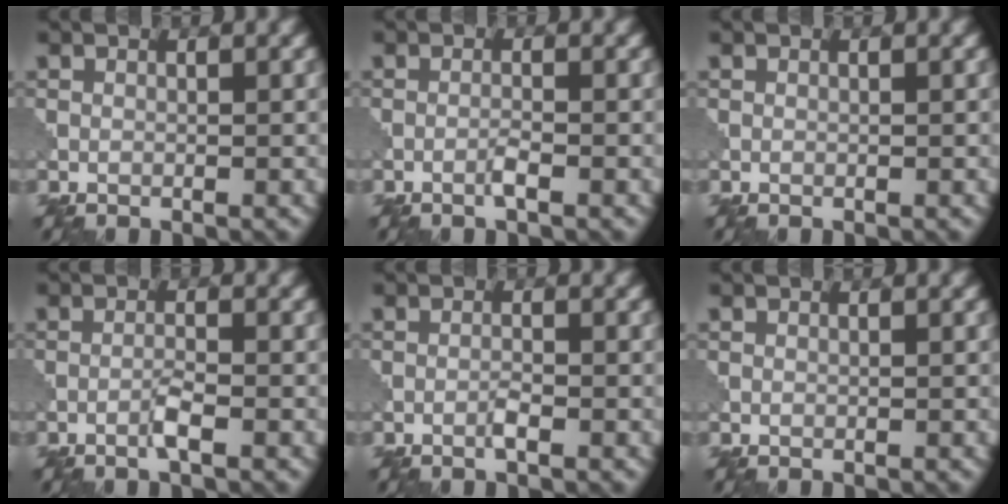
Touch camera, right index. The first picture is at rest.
{"total": 1.1, "force": [-0.6, 0.0, 0.9], "torque": [-0.017, 0.004, -0.015]}
{"total": 0.0}
{"total": 1.6, "force": [-0.8, 0.0, 1.3], "torque": [-0.026, 0.005, -0.020]}
{"total": 1.0, "force": [-0.6, 0.1, 0.8], "torque": [-0.016, 0.002, -0.013]}
{"total": 0.0}